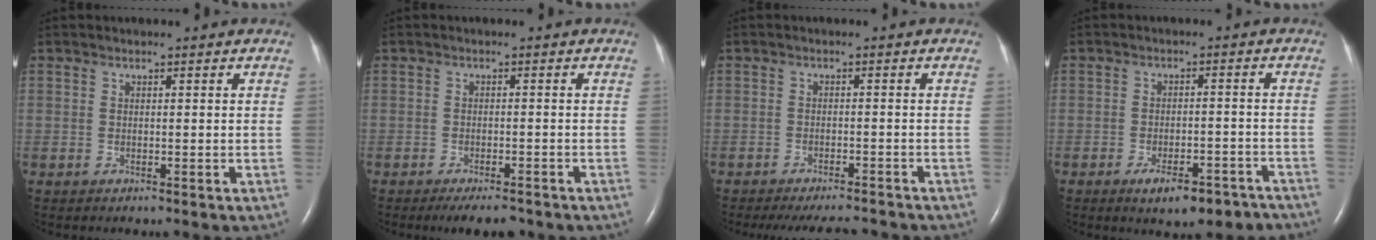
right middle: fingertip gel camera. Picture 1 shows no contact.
{"total": 4.7, "force": [-3.9, 1.0, 2.4], "torque": [-0.029, -0.006, -0.056]}
{"total": 9.3, "force": [-8.6, 1.3, 3.2], "torque": [-0.045, -0.011, -0.110]}
{"total": 7.6, "force": [-5.7, 2.5, 4.3], "torque": [-0.054, 0.001, -0.079]}